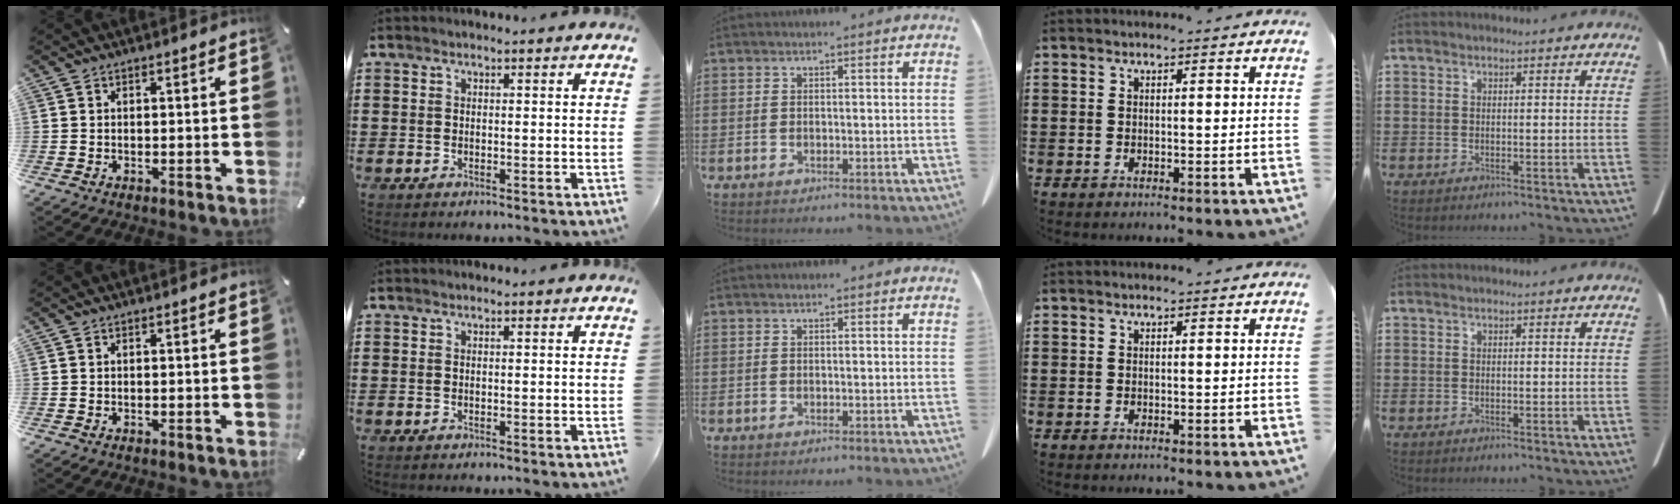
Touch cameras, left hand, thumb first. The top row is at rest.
{}